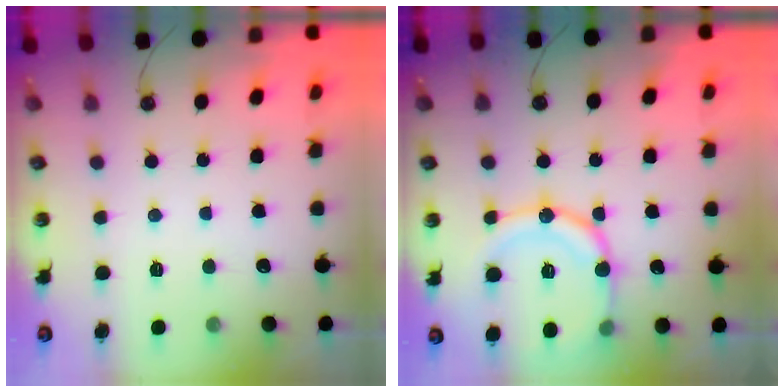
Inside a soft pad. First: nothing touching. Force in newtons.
{"total": 17.2, "press": 16.9, "slide": 3.6}